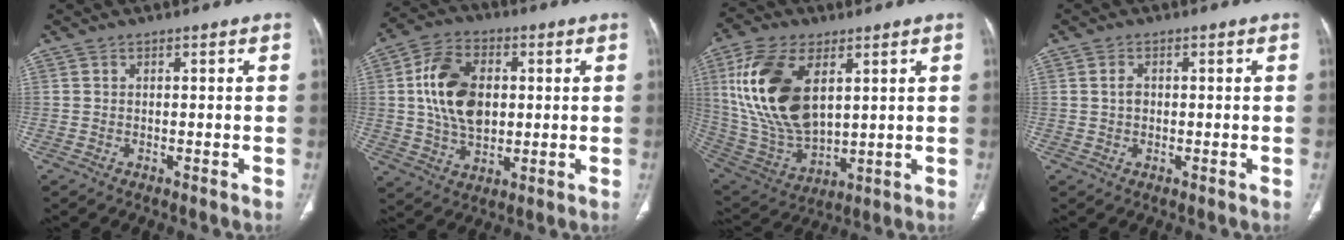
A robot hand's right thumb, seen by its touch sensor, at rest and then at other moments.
{"total": 14.2, "force": [1.7, 9.3, 10.6], "torque": [-0.177, 0.004, 0.032]}
{"total": 20.6, "force": [5.7, 11.3, 16.3], "torque": [-0.323, -0.024, 0.119]}
{"total": 1.9, "force": [0.2, 1.4, 1.3], "torque": [-0.025, 0.004, 0.005]}